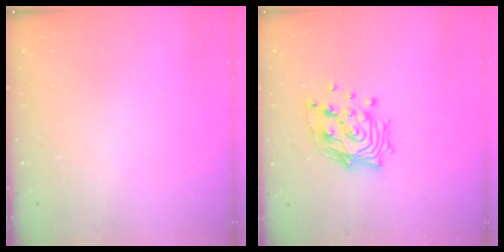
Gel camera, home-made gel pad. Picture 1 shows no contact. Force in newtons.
{"total": 14.9, "press": 14.8, "slide": 1.4}